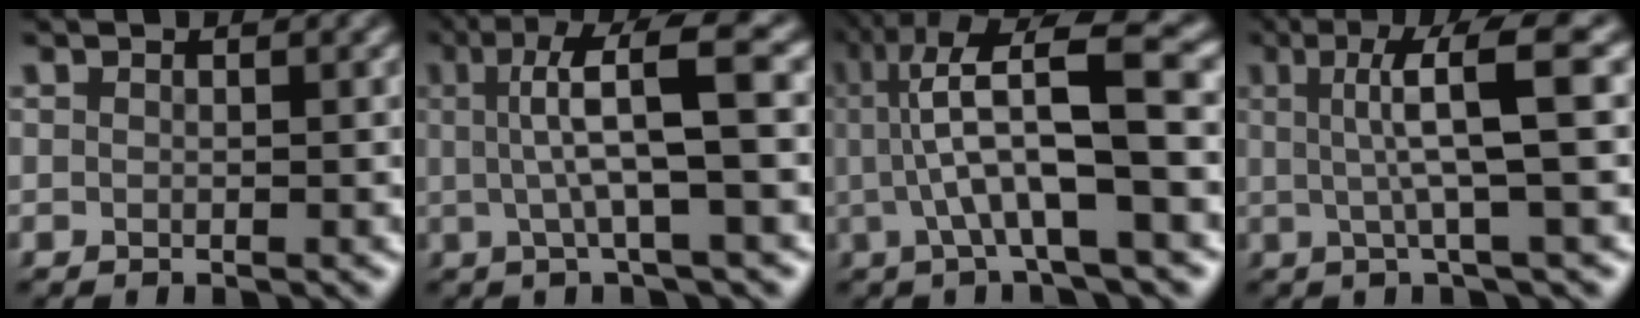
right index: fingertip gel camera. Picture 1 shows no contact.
{"total": 6.9, "force": [2.1, 1.3, 6.5], "torque": [-0.101, 0.024, 0.023]}
{"total": 9.7, "force": [1.9, 3.2, 9.0], "torque": [-0.138, 0.026, 0.020]}
{"total": 6.3, "force": [1.8, 0.4, 6.0], "torque": [-0.092, 0.022, 0.019]}